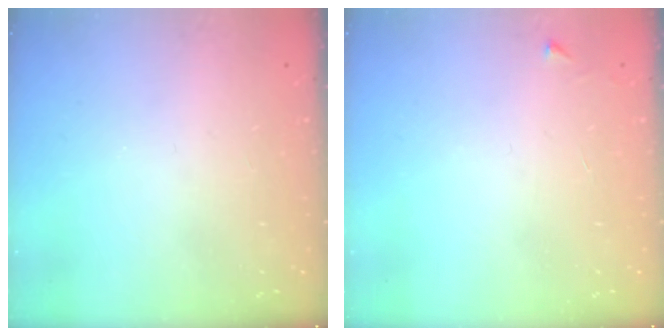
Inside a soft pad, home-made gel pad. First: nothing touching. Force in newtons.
{"total": 2.6, "press": 2.6, "slide": 0.3}